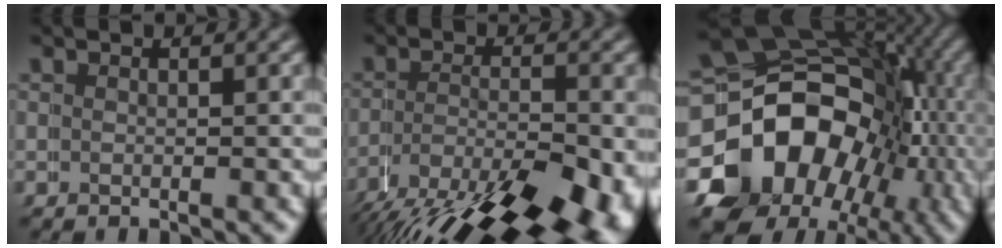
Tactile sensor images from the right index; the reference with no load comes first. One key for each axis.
{"total": 10.8, "fx": -4.6, "fy": 5.1, "fz": 8.3, "tx": -0.138, "ty": -0.045, "tz": -0.052}
{"total": 22.7, "fx": -2.8, "fy": 18.3, "fz": 13.1, "tx": -0.231, "ty": -0.059, "tz": -0.037}